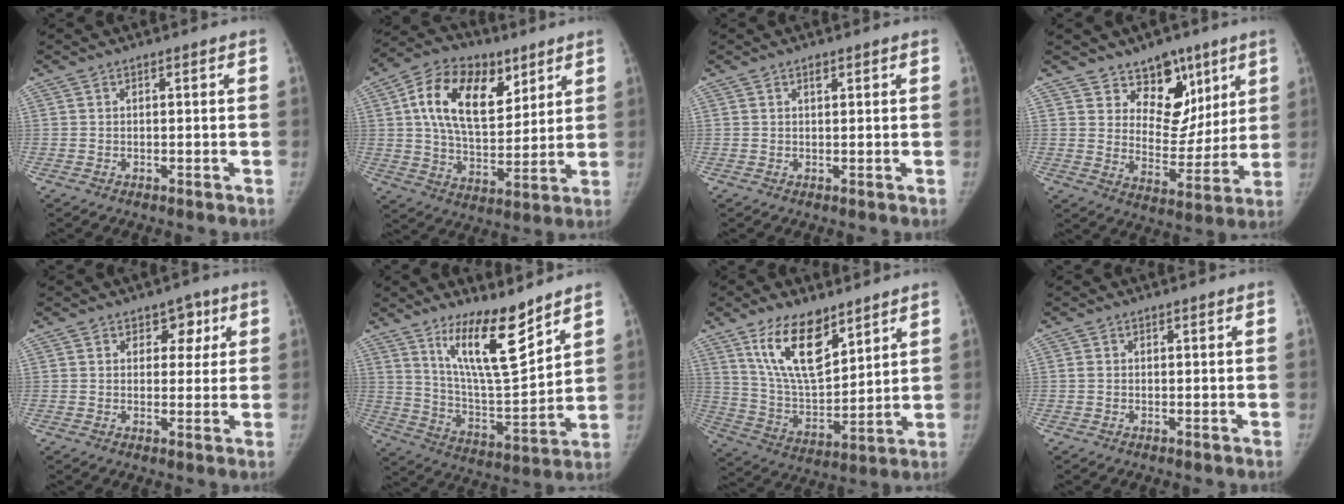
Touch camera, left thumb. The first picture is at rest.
{"total": 18.5, "force": [7.3, 11.2, 12.8], "torque": [-0.187, -0.020, 0.127]}
{"total": 1.1, "force": [0.7, 0.5, 0.6], "torque": [-0.006, -0.003, 0.010]}
{"total": 12.3, "force": [7.6, 8.3, 4.9], "torque": [-0.020, -0.043, 0.126]}
{"total": 4.9, "force": [2.1, 3.8, 2.3], "torque": [0.006, -0.006, 0.025]}
{"total": 15.1, "force": [10.3, 3.6, 10.3], "torque": [-0.151, -0.084, 0.193]}
{"total": 15.5, "force": [9.6, 7.0, 10.0], "torque": [-0.144, -0.058, 0.189]}
{"total": 0.8, "force": [0.0, 0.7, 0.4], "torque": [-0.008, 0.001, 0.001]}